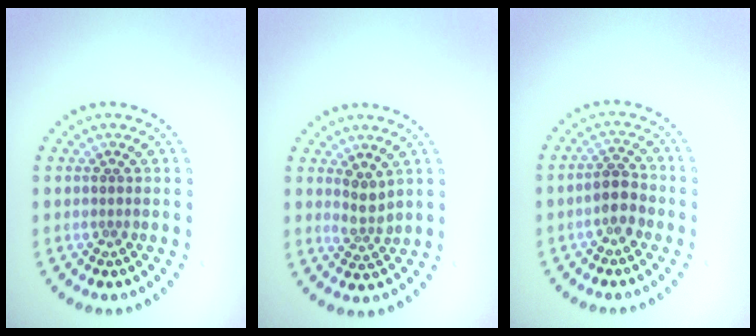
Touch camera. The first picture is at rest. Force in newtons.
{"total": 2.0, "press": 1.5, "slide": 1.4}
{"total": 2.6, "press": 2.5, "slide": 0.9}